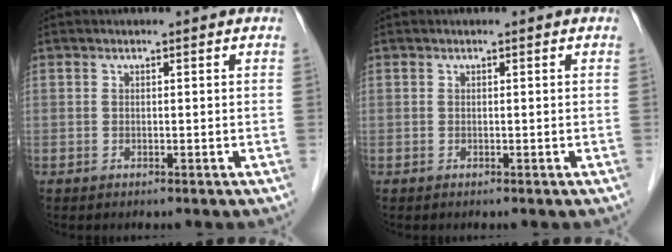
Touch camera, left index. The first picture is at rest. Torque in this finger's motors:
{"motor_torque": [0.00, 0.00, 0.00, 0.00]}